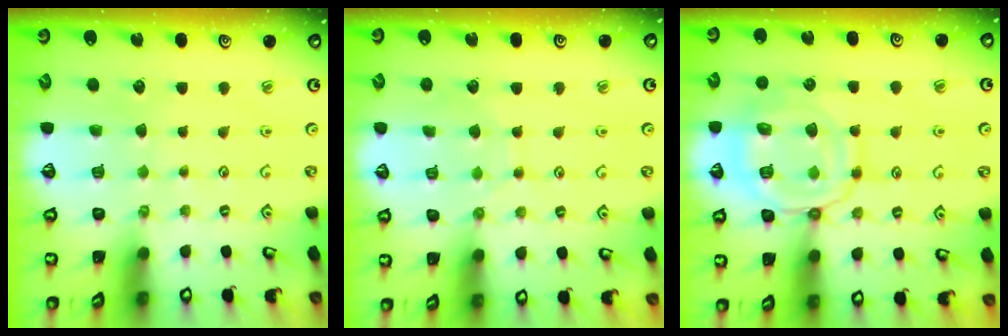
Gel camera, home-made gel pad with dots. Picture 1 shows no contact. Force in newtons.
{"total": 6.5, "press": 6.5, "slide": 0.6}
{"total": 13.4, "press": 13.3, "slide": 1.4}